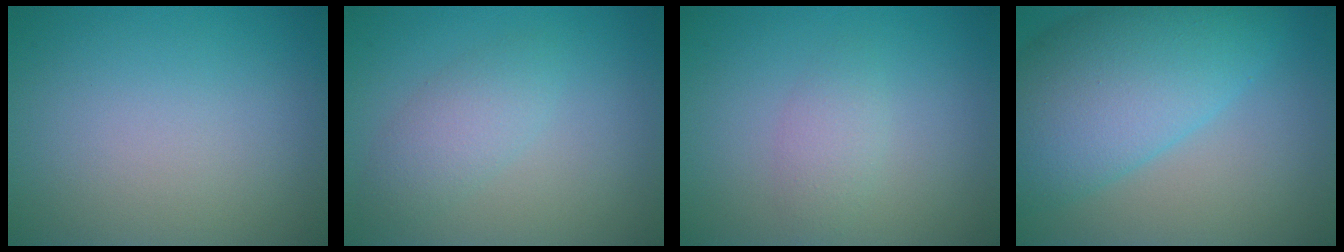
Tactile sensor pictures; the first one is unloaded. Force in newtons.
{"total": 2.6, "press": 2.6, "slide": 0.2}
{"total": 1.7, "press": 1.7, "slide": 0.0}
{"total": 10.3, "press": 10.3, "slide": 0.4}